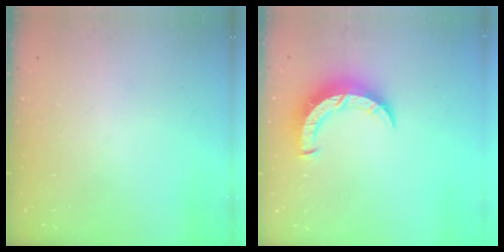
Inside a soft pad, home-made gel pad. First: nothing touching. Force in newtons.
{"total": 8.4, "press": 8.3, "slide": 1.0}